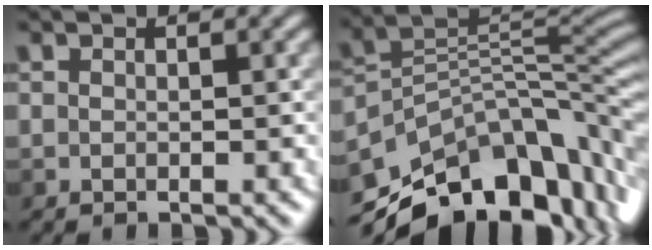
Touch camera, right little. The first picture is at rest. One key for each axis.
{"total": 13.3, "fx": -9.4, "fy": 6.8, "fz": 6.5, "tx": -0.126, "ty": 0.012, "tz": -0.155}